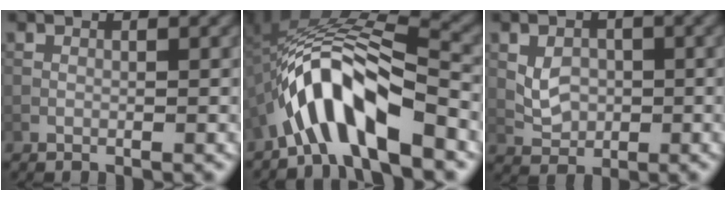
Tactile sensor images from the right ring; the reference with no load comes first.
{"total": 9.0, "force": [-5.0, 2.5, 7.0], "torque": [-0.119, 0.018, -0.086]}
{"total": 2.4, "force": [0.2, 2.0, 1.3], "torque": [-0.026, -0.001, 0.008]}